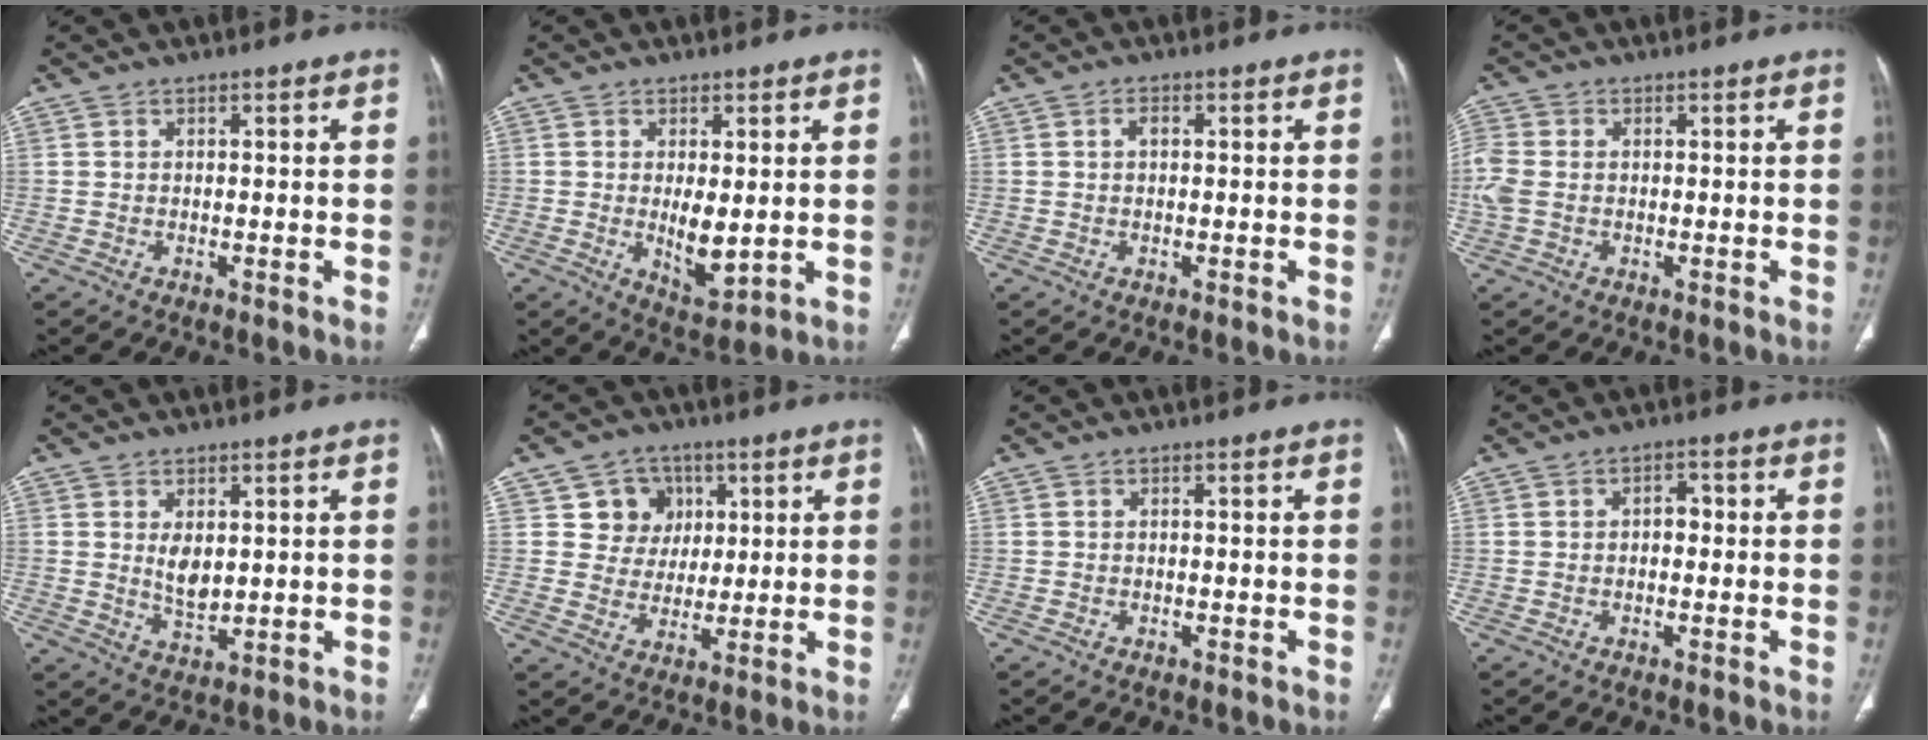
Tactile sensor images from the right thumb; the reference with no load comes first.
{"total": 6.2, "force": [-0.1, 2.6, 5.6], "torque": [-0.085, -0.019, 0.009]}
{"total": 1.4, "force": [0.2, 0.7, 1.1], "torque": [-0.019, -0.001, 0.001]}
{"total": 5.0, "force": [-0.2, 3.6, 3.5], "torque": [-0.108, 0.007, -0.006]}
{"total": 4.4, "force": [1.1, 2.4, 3.6], "torque": [-0.052, -0.022, 0.028]}
{"total": 7.7, "force": [2.7, 7.1, 1.3], "torque": [0.022, -0.004, 0.045]}
{"total": 0.0}
{"total": 2.4, "force": [0.0, 1.5, 1.8], "torque": [-0.015, 0.005, -0.007]}